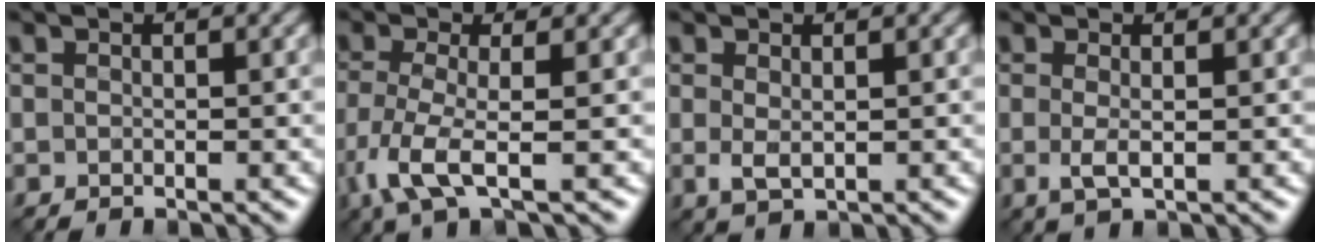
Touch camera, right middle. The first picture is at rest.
{"total": 4.7, "force": [-2.0, 1.1, 4.1], "torque": [-0.104, -0.009, -0.048]}
{"total": 1.7, "force": [0.2, 0.9, 1.4], "torque": [-0.032, 0.002, 0.005]}
{"total": 1.7, "force": [0.0, 0.4, 1.6], "torque": [-0.036, 0.001, -0.002]}